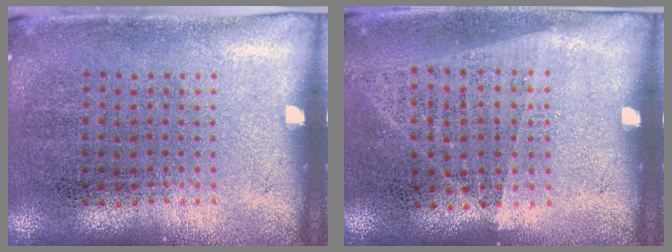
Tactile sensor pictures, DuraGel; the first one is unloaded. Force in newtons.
{"total": 1.0, "press": 0.9, "slide": 0.4}